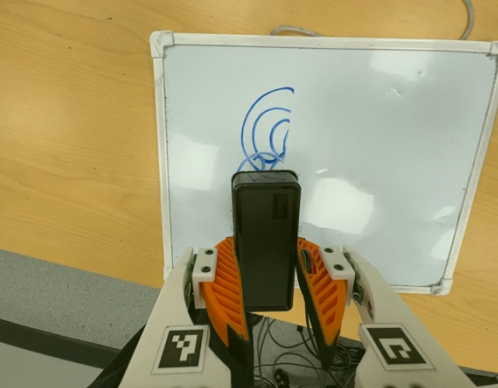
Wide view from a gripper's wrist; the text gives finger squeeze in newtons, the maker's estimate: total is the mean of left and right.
{"total": 6.1, "left": 5.5, "right": 6.7}